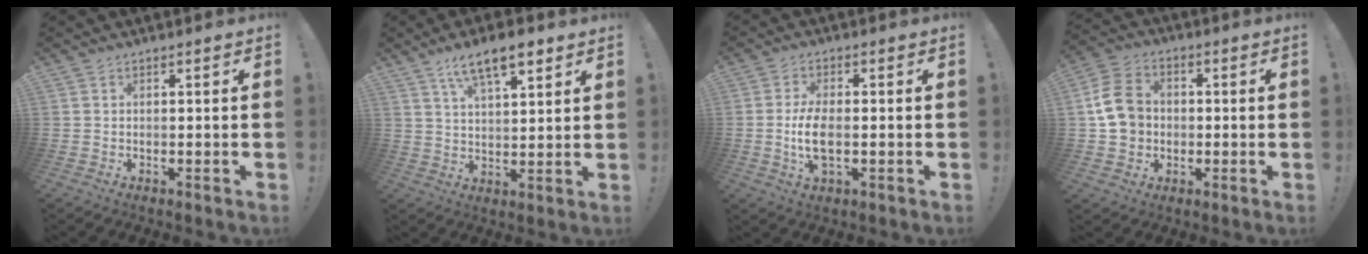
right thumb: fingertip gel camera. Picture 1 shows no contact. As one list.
[{"total": 11.2, "force": [6.8, 4.2, 7.7], "torque": [-0.118, -0.026, 0.118]}, {"total": 7.7, "force": [-1.0, 3.4, 6.9], "torque": [-0.138, -0.011, -0.021]}, {"total": 11.9, "force": [0.5, 10.2, 6.1], "torque": [-0.102, 0.017, 0.015]}]